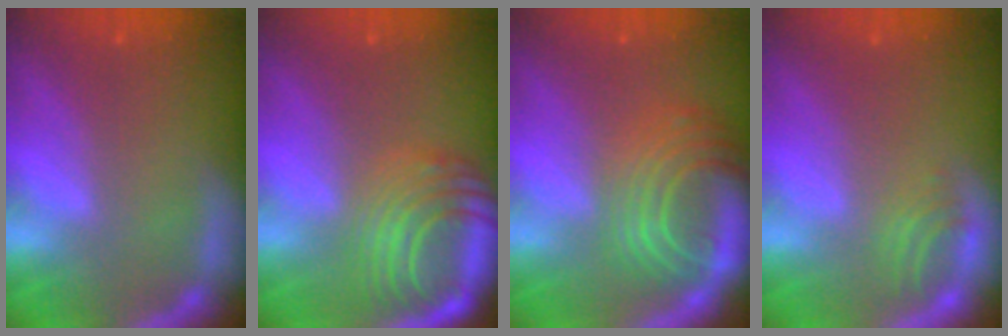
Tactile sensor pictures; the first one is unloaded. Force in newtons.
{"total": 9.5}
{"total": 9.5}
{"total": 2.0}